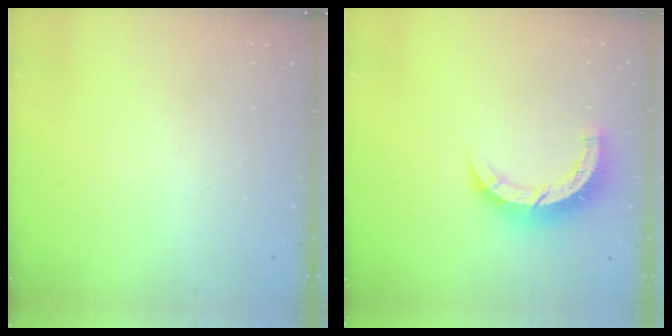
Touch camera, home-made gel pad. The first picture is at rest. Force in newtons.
{"total": 8.0, "press": 7.9, "slide": 0.6}